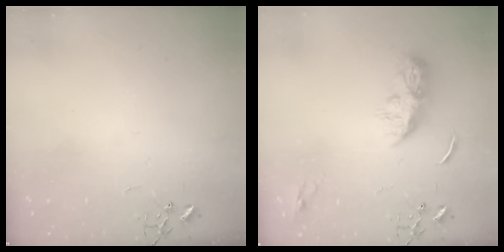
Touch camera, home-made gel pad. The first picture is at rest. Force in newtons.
{"total": 8.4, "press": 8.4, "slide": 0.4}